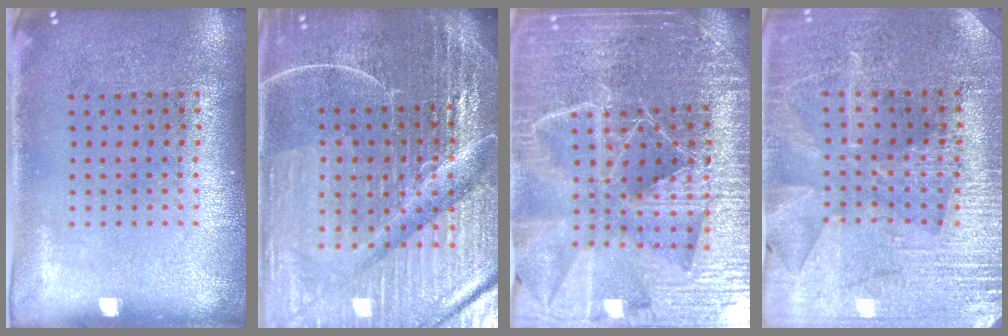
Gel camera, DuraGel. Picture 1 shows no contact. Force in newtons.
{"total": 7.1, "press": 6.2, "slide": 3.5}
{"total": 6.5, "press": 5.5, "slide": 3.3}
{"total": 3.1, "press": 3.0, "slide": 0.5}